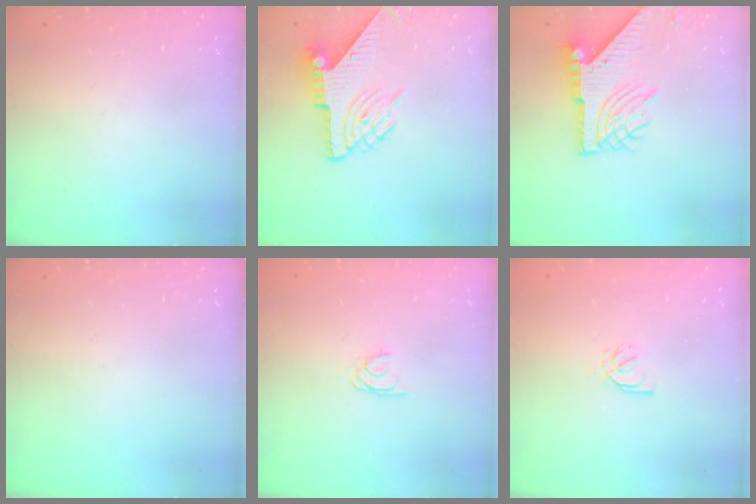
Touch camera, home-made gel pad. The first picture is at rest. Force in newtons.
{"total": 9.8, "press": 9.7, "slide": 0.7}
{"total": 11.2, "press": 11.1, "slide": 1.3}
{"total": 0.0}
{"total": 1.8, "press": 1.8, "slide": 0.3}
{"total": 1.7, "press": 1.6, "slide": 0.5}